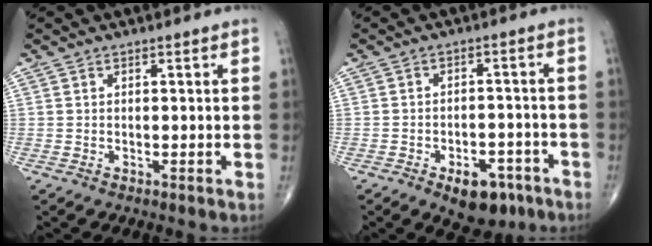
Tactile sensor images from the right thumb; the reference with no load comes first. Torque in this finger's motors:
{"motor_torque": [2.67, 1.07, 0.47, -0.64, 0.18]}